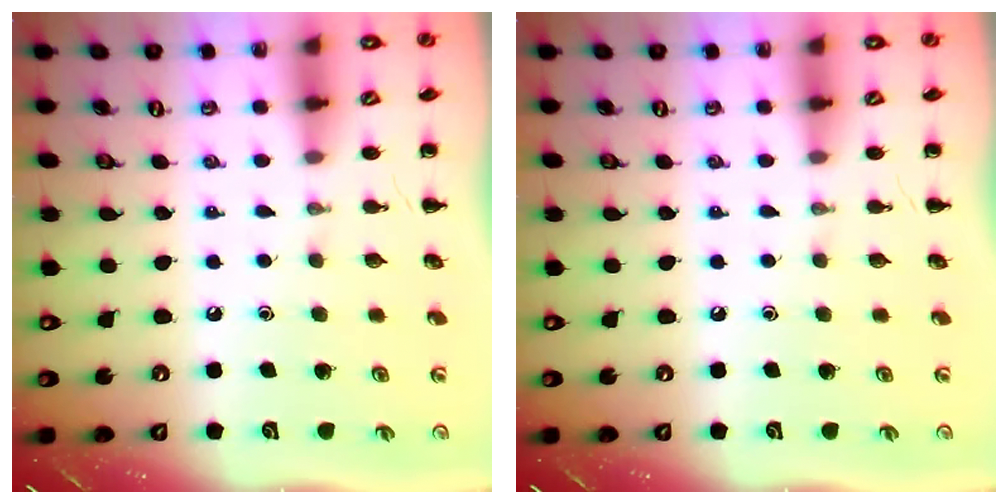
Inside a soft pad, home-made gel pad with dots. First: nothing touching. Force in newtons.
{"total": 0.0}